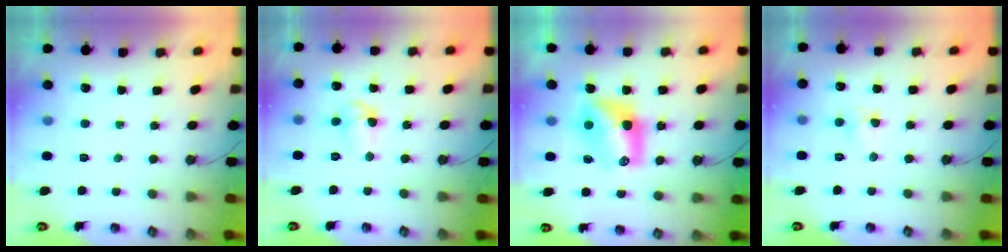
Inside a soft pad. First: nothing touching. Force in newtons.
{"total": 7.0, "press": 6.0, "slide": 3.6}
{"total": 11.0, "press": 11.0, "slide": 0.8}
{"total": 5.3, "press": 5.3, "slide": 0.6}